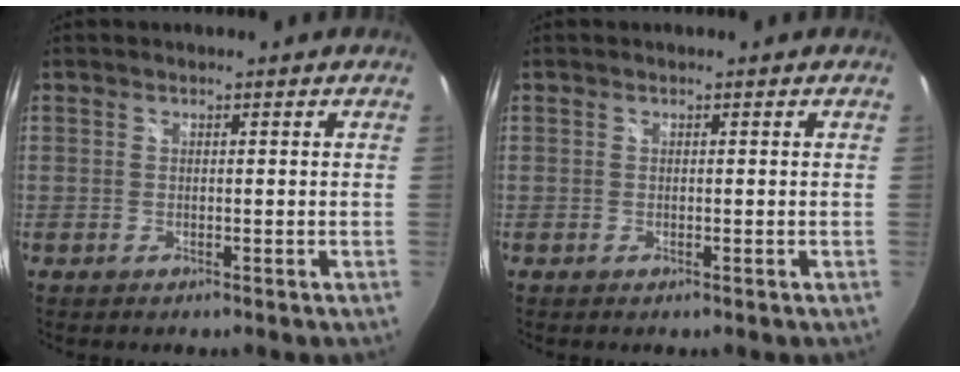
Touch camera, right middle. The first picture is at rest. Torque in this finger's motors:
{"motor_torque": [0.88, -1.26, -0.01, 0.00]}